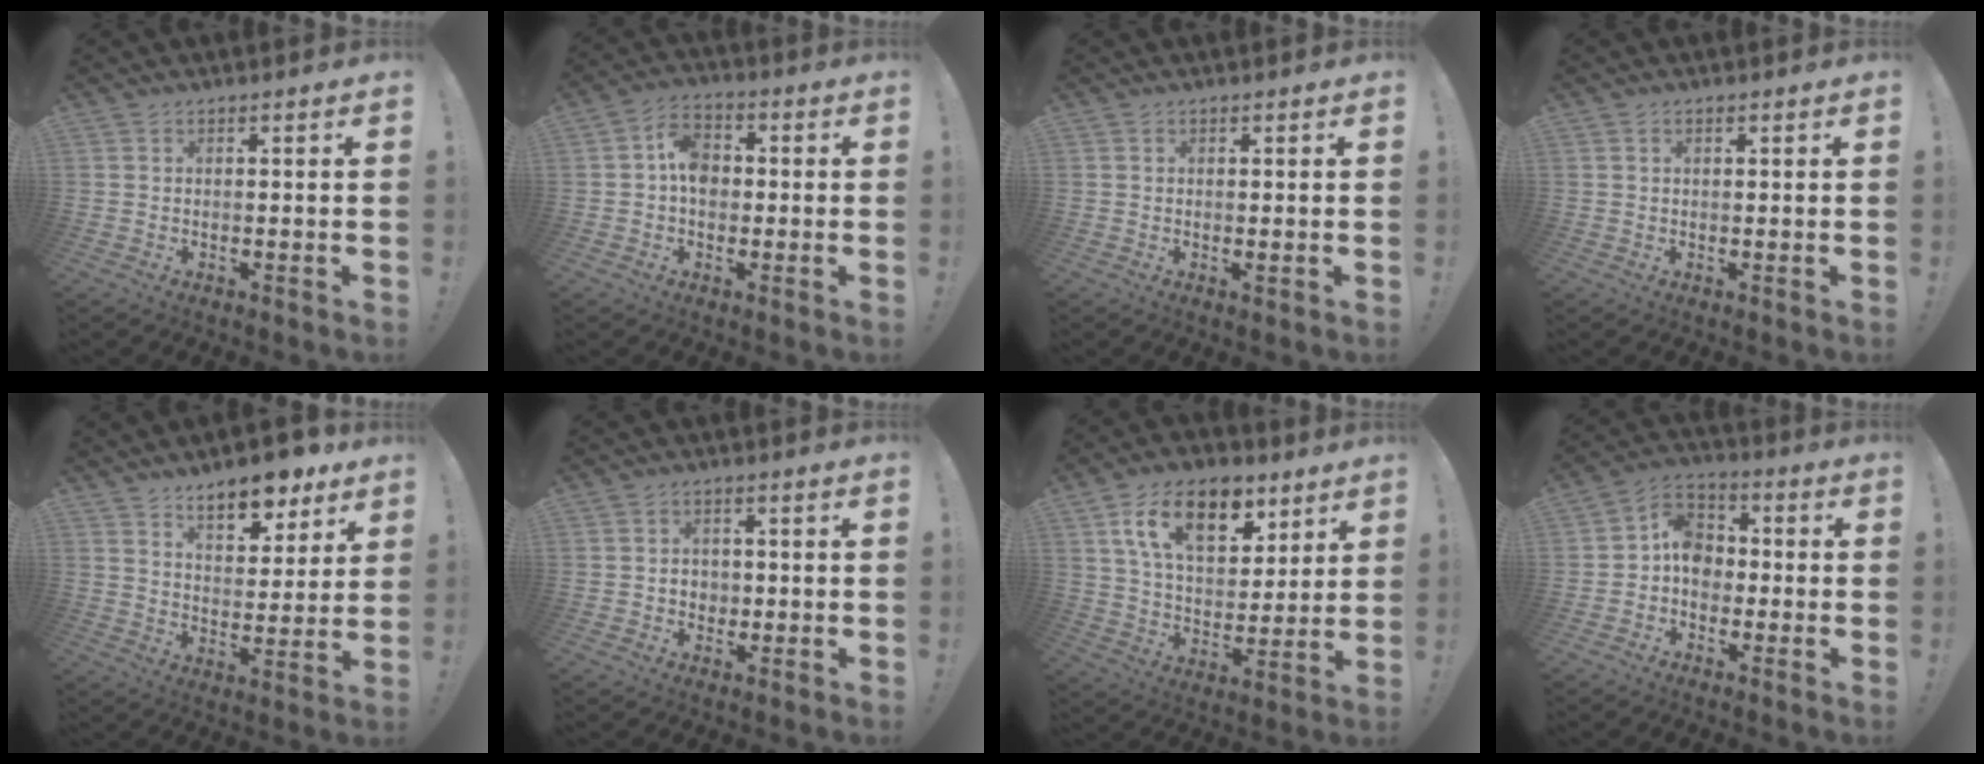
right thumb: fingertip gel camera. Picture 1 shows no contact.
{"total": 8.0, "force": [0.2, 6.1, 5.2], "torque": [-0.078, 0.016, 0.006]}
{"total": 0.6, "force": [0.2, 0.1, 0.6], "torque": [-0.007, -0.003, 0.003]}
{"total": 0.7, "force": [0.4, 0.2, 0.5], "torque": [-0.005, 0.000, 0.006]}
{"total": 11.7, "force": [9.0, 4.7, 5.8], "torque": [-0.078, -0.061, 0.157]}
{"total": 3.4, "force": [-0.5, 3.2, 1.1], "torque": [-0.014, 0.000, -0.010]}
{"total": 18.3, "force": [9.5, 10.2, 11.9], "torque": [-0.188, -0.033, 0.169]}
{"total": 9.7, "force": [-1.2, 8.2, 5.0], "torque": [-0.080, 0.023, -0.015]}